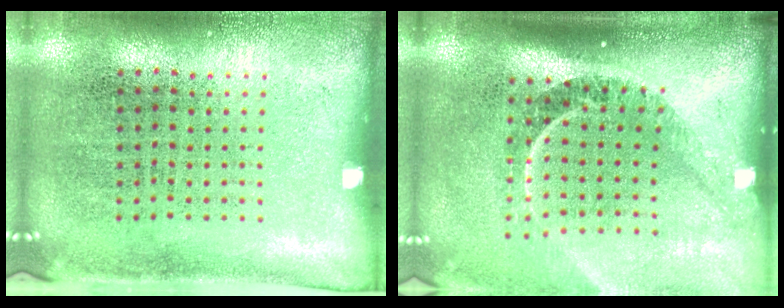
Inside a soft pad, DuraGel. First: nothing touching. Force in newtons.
{"total": 2.2, "press": 1.6, "slide": 1.6}